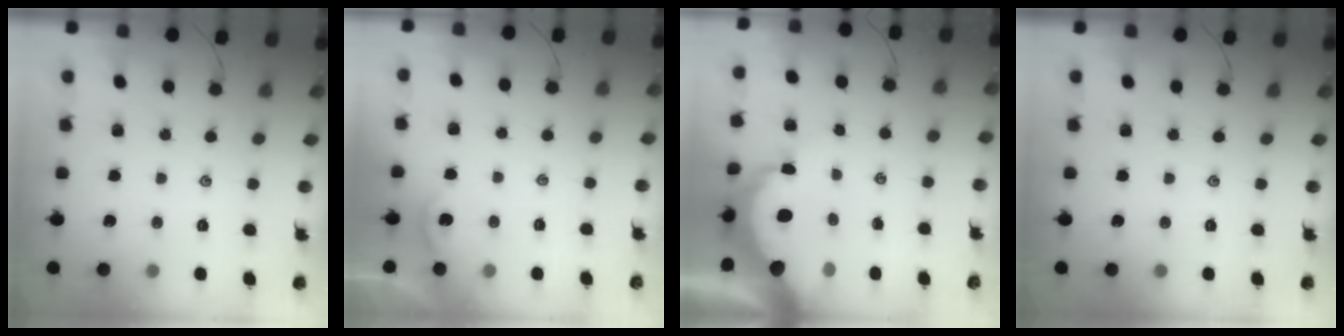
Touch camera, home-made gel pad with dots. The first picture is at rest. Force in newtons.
{"total": 0.6, "press": 0.6, "slide": 0.2}
{"total": 8.9, "press": 8.9, "slide": 0.9}
{"total": 0.0}